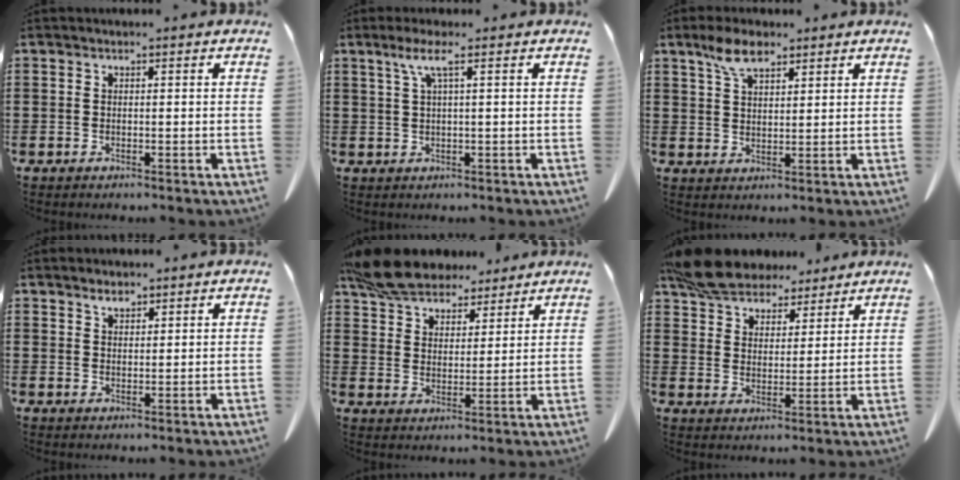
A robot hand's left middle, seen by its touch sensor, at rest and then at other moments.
{"total": 3.3, "force": [1.3, -0.1, 3.1], "torque": [-0.063, -0.001, 0.021]}
{"total": 5.6, "force": [3.6, 2.3, 3.6], "torque": [-0.079, 0.007, 0.066]}
{"total": 2.0, "force": [1.7, 0.7, 0.8], "torque": [-0.011, -0.003, 0.031]}
{"total": 9.0, "force": [8.0, 2.9, 2.8], "torque": [-0.089, -0.022, 0.153]}
{"total": 8.6, "force": [7.8, 2.9, 2.4], "torque": [-0.081, -0.018, 0.148]}